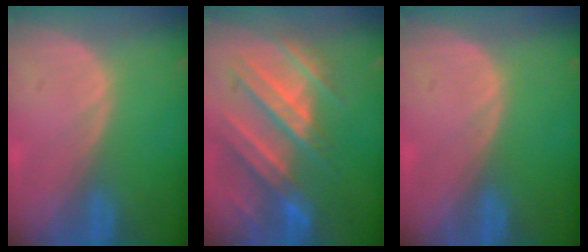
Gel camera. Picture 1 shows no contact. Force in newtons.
{"total": 10.7, "press": 9.6, "slide": 4.6}
{"total": 0.0}